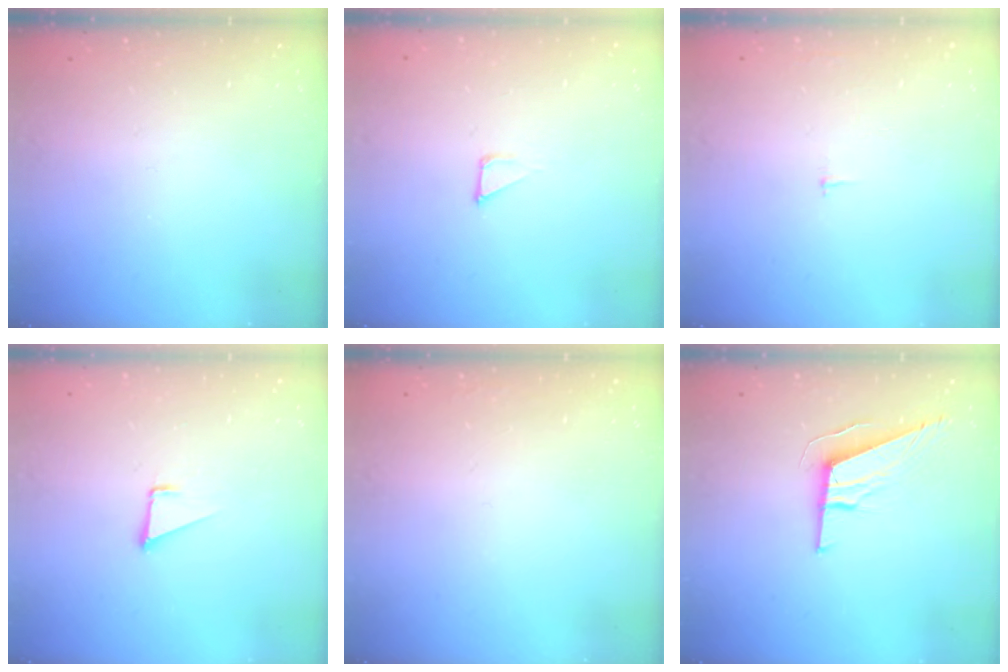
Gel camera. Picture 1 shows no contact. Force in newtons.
{"total": 1.3, "press": 1.3, "slide": 0.0}
{"total": 2.1, "press": 2.1, "slide": 0.2}
{"total": 1.6, "press": 1.5, "slide": 0.1}
{"total": 1.6, "press": 1.5, "slide": 0.1}
{"total": 9.7, "press": 9.5, "slide": 2.0}